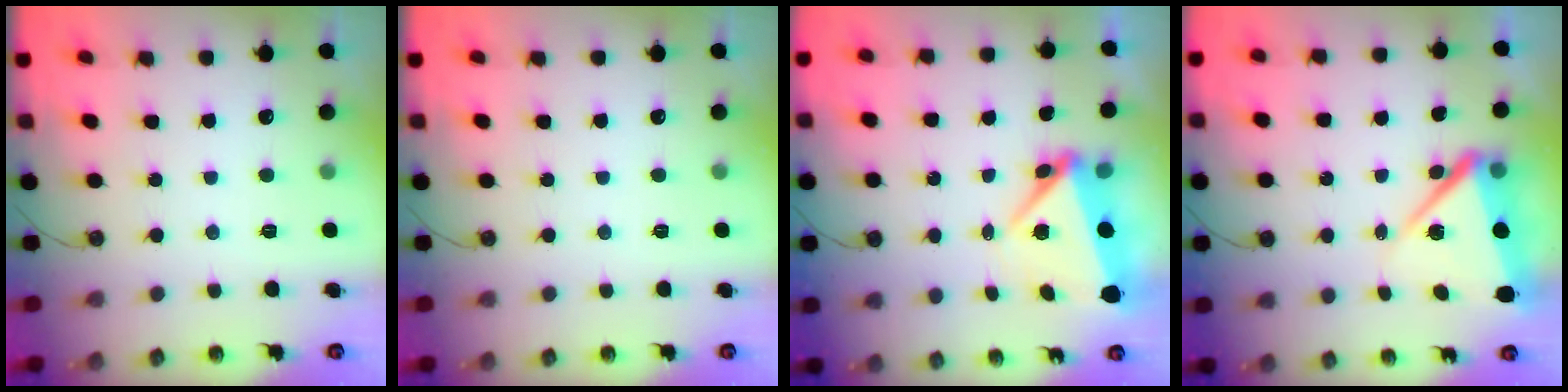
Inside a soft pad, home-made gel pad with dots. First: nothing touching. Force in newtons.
{"total": 0.0}
{"total": 5.9, "press": 5.5, "slide": 2.2}
{"total": 8.9, "press": 8.8, "slide": 1.2}